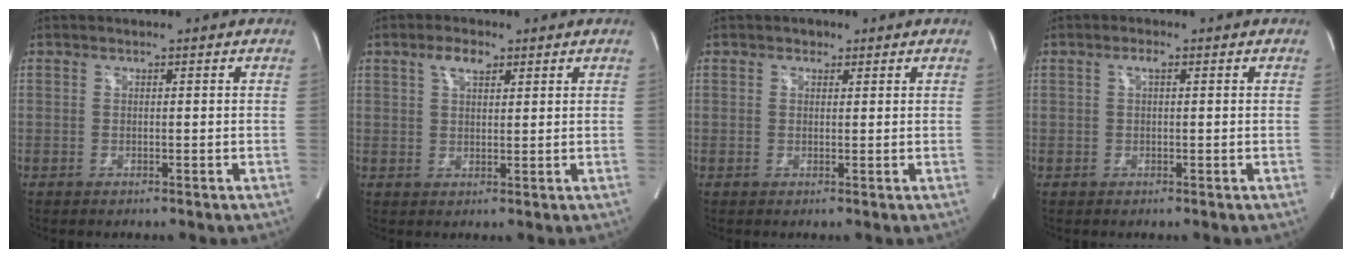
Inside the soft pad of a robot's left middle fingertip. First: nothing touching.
{"total": 3.5, "force": [2.0, 1.5, 2.4], "torque": [-0.049, 0.010, 0.039]}
{"total": 1.3, "force": [0.7, 0.9, 0.4], "torque": [-0.006, 0.004, 0.009]}
{"total": 1.3, "force": [0.4, 0.3, 1.2], "torque": [-0.020, 0.004, 0.006]}